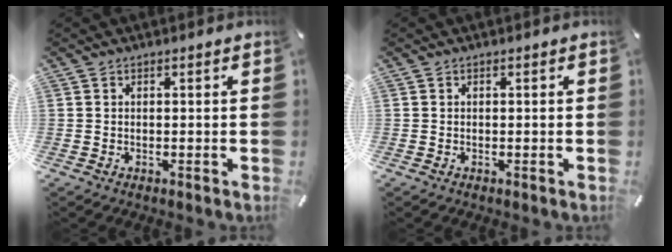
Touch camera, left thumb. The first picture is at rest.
{"total": 0.0}